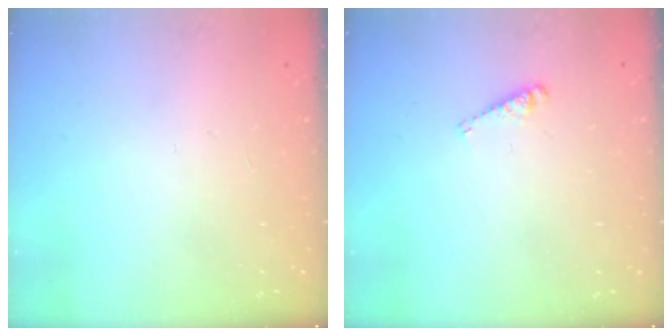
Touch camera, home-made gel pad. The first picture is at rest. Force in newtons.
{"total": 3.4, "press": 3.4, "slide": 0.2}